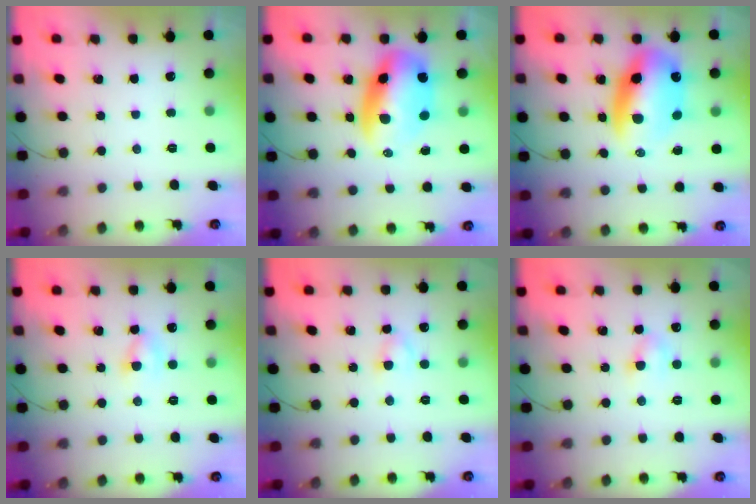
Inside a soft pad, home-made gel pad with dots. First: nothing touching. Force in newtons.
{"total": 11.7, "press": 11.3, "slide": 3.1}
{"total": 13.9, "press": 13.6, "slide": 3.2}
{"total": 2.9, "press": 2.6, "slide": 1.2}
{"total": 3.3, "press": 3.1, "slide": 1.0}
{"total": 4.5, "press": 4.2, "slide": 1.5}